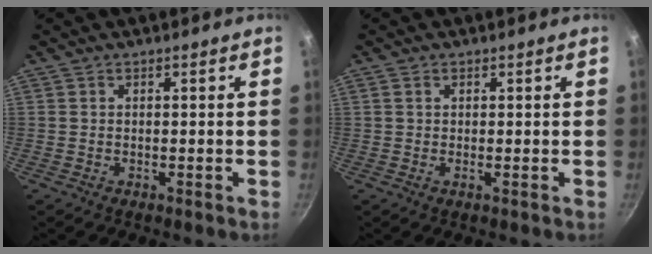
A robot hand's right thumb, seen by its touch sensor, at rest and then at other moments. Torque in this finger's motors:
{"motor_torque": [0.12, -0.06, -0.34, 0.22, -0.03]}